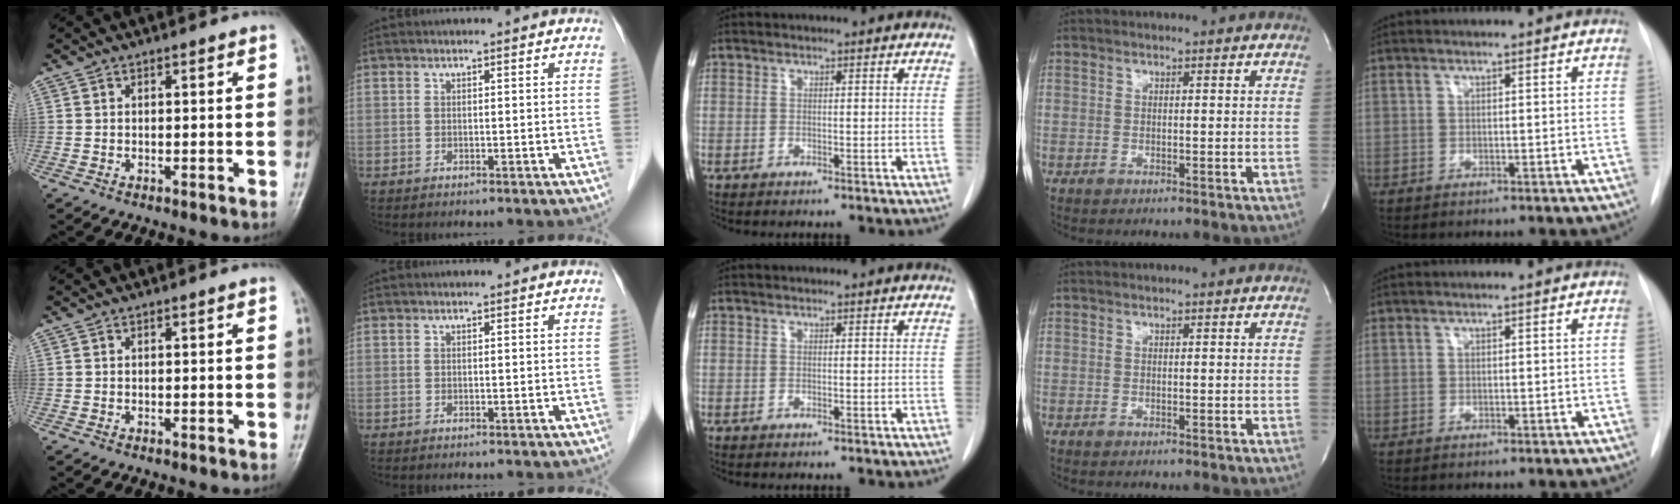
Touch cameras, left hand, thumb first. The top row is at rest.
{}